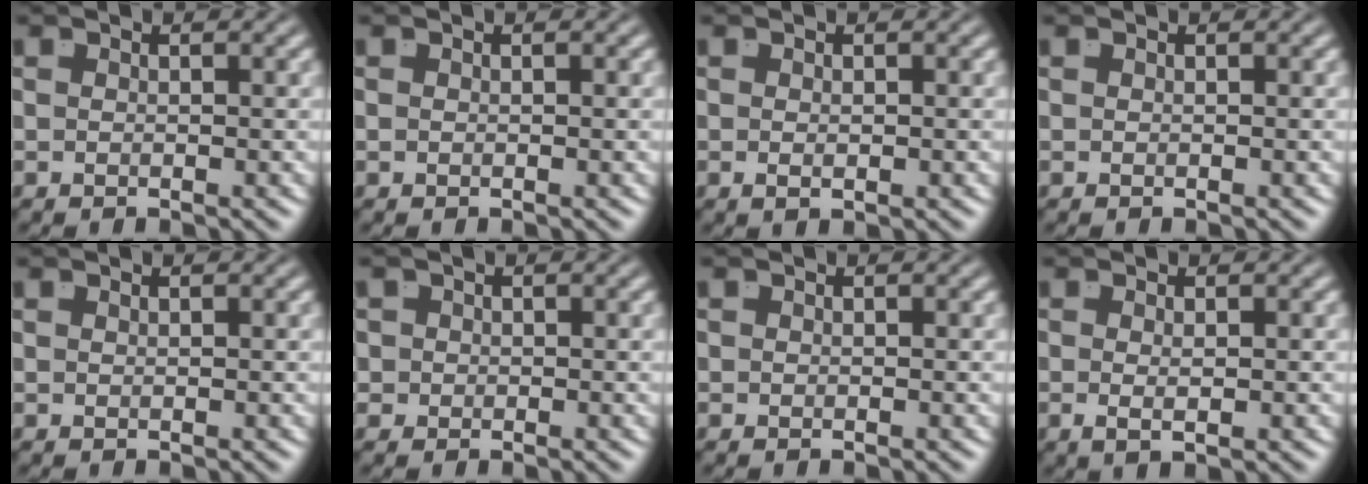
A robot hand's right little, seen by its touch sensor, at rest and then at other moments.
{"total": 0.0}
{"total": 0.7, "force": [-0.3, 0.1, 0.7], "torque": [-0.017, -0.009, 0.002]}
{"total": 0.0}
{"total": 0.6, "force": [0.2, -0.6, 0.0], "torque": [0.004, -0.004, 0.008]}
{"total": 2.8, "force": [-0.1, 2.7, 0.8], "torque": [-0.028, -0.010, -0.003]}
{"total": 0.0}
{"total": 1.2, "force": [-0.4, -0.3, 1.1], "torque": [-0.024, -0.014, 0.003]}